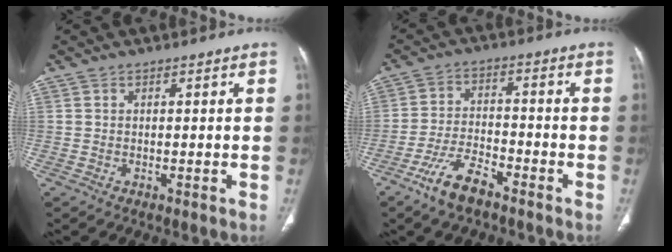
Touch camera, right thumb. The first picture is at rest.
{"total": 8.1, "force": [-5.7, 2.9, 4.9], "torque": [-0.104, 0.024, -0.111]}